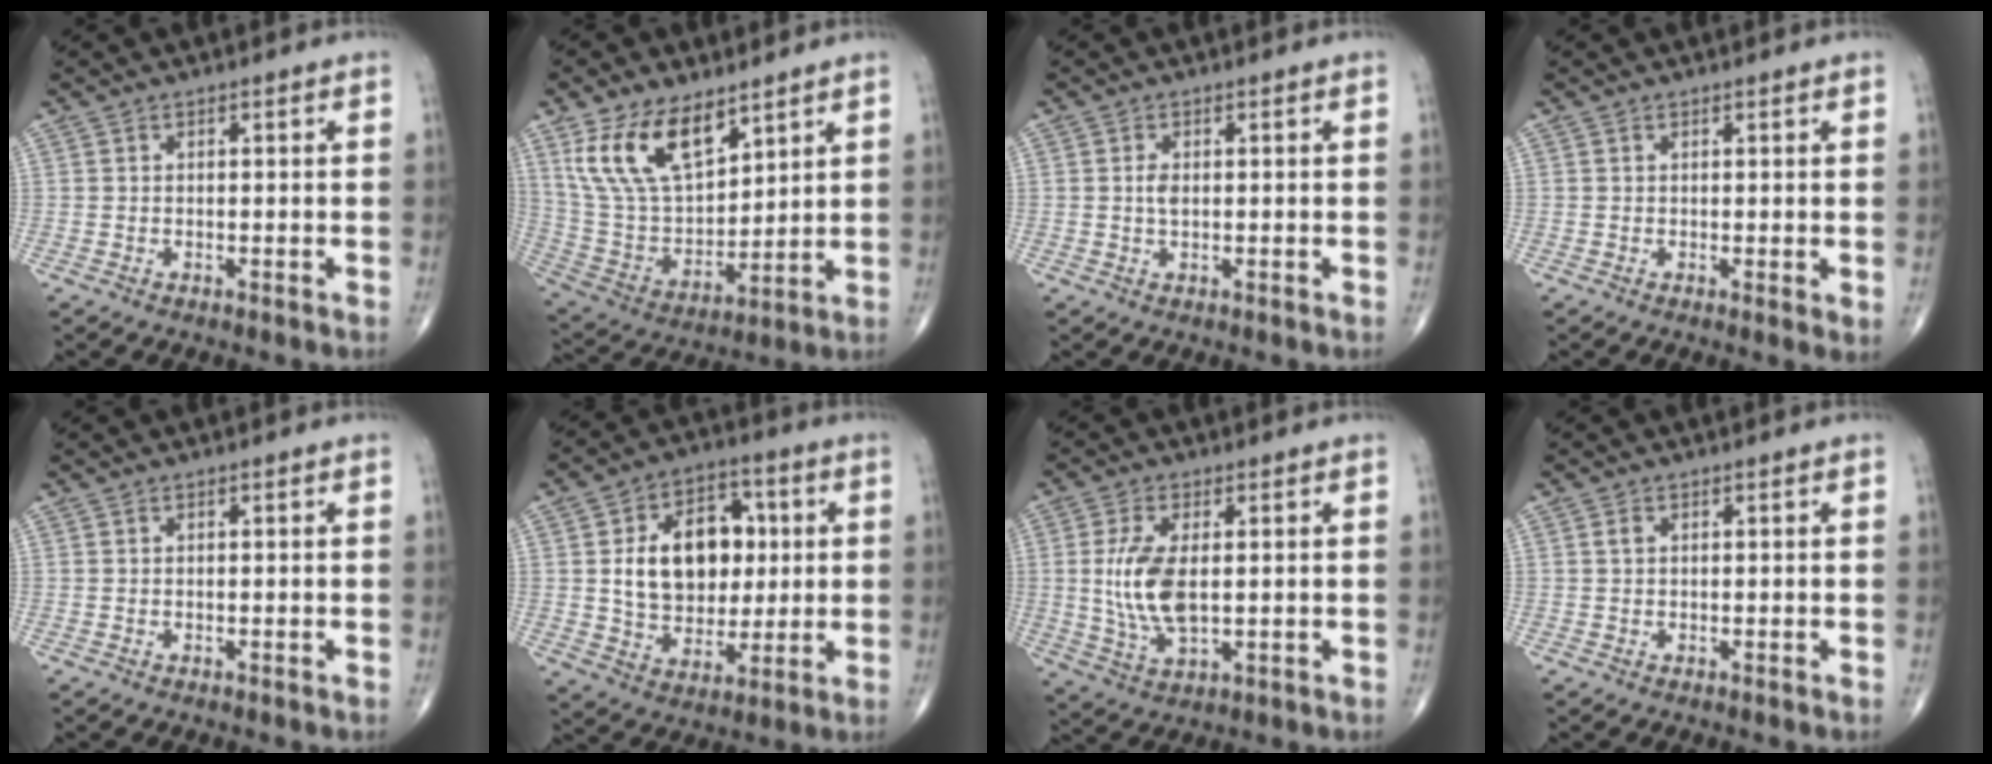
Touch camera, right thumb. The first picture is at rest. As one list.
[{"total": 16.4, "force": [9.4, 8.4, 10.5], "torque": [-0.173, -0.037, 0.196]}, {"total": 1.8, "force": [0.2, 1.0, 1.5], "torque": [-0.029, -0.001, 0.003]}, {"total": 1.7, "force": [0.4, 0.5, 1.6], "torque": [-0.026, -0.008, 0.004]}, {"total": 0.0}, {"total": 16.6, "force": [2.3, 11.8, 11.4], "torque": [-0.133, 0.008, 0.043]}, {"total": 10.2, "force": [0.6, 4.9, 8.9], "torque": [-0.187, -0.012, 0.020]}, {"total": 0.9, "force": [0.2, 0.6, 0.6], "torque": [-0.013, 0.003, 0.004]}]